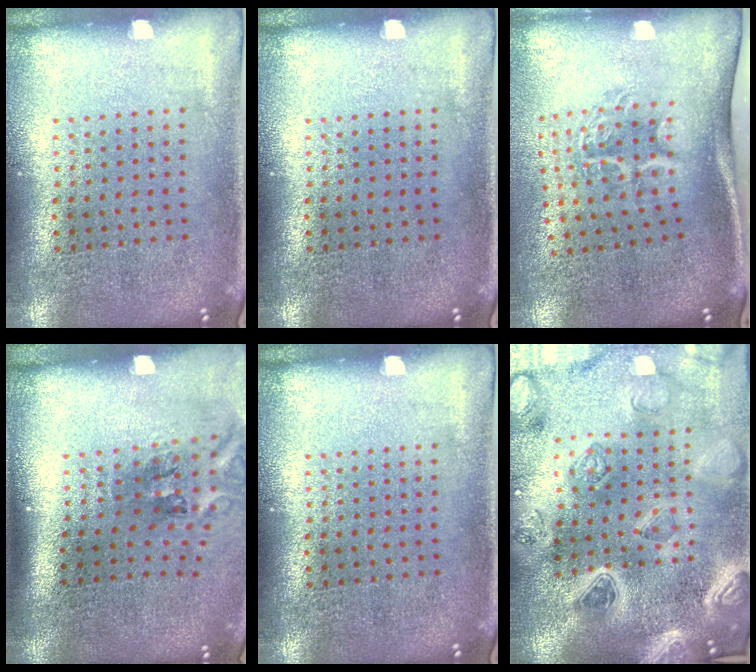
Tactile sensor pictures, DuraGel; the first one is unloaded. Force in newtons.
{"total": 0.0}
{"total": 2.0, "press": 1.3, "slide": 1.5}
{"total": 2.1, "press": 1.3, "slide": 1.7}
{"total": 0.0}
{"total": 4.2, "press": 3.7, "slide": 1.8}